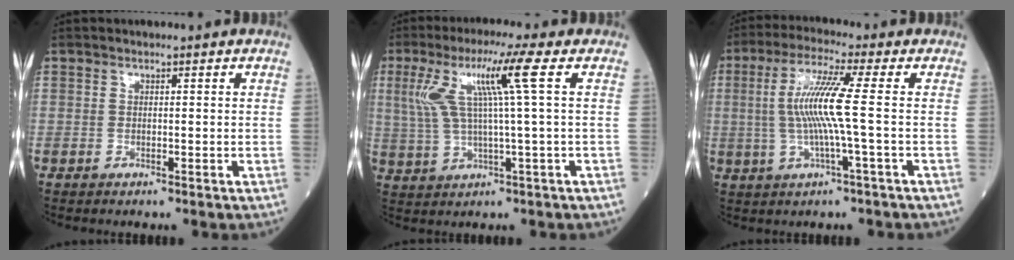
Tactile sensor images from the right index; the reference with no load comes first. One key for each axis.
{"total": 9.3, "fx": 2.8, "fy": -1.0, "fz": 8.8, "tx": -0.177, "ty": 0.021, "tz": 0.060}
{"total": 8.8, "fx": 0.0, "fy": -0.8, "fz": 8.8, "tx": -0.182, "ty": 0.007, "tz": -0.002}